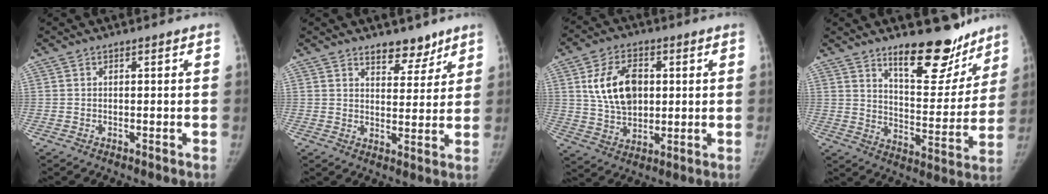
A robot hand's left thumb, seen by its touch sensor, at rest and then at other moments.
{"total": 6.3, "force": [4.8, 3.1, 2.6], "torque": [-0.006, -0.034, 0.075]}
{"total": 12.5, "force": [2.7, 8.3, 8.9], "torque": [-0.132, -0.006, 0.054]}
{"total": 16.5, "force": [12.2, 6.4, 9.0], "torque": [-0.067, -0.096, 0.183]}